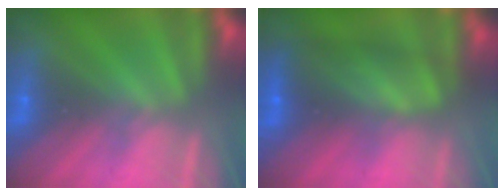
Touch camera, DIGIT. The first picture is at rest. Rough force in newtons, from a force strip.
{"total": 8.9}